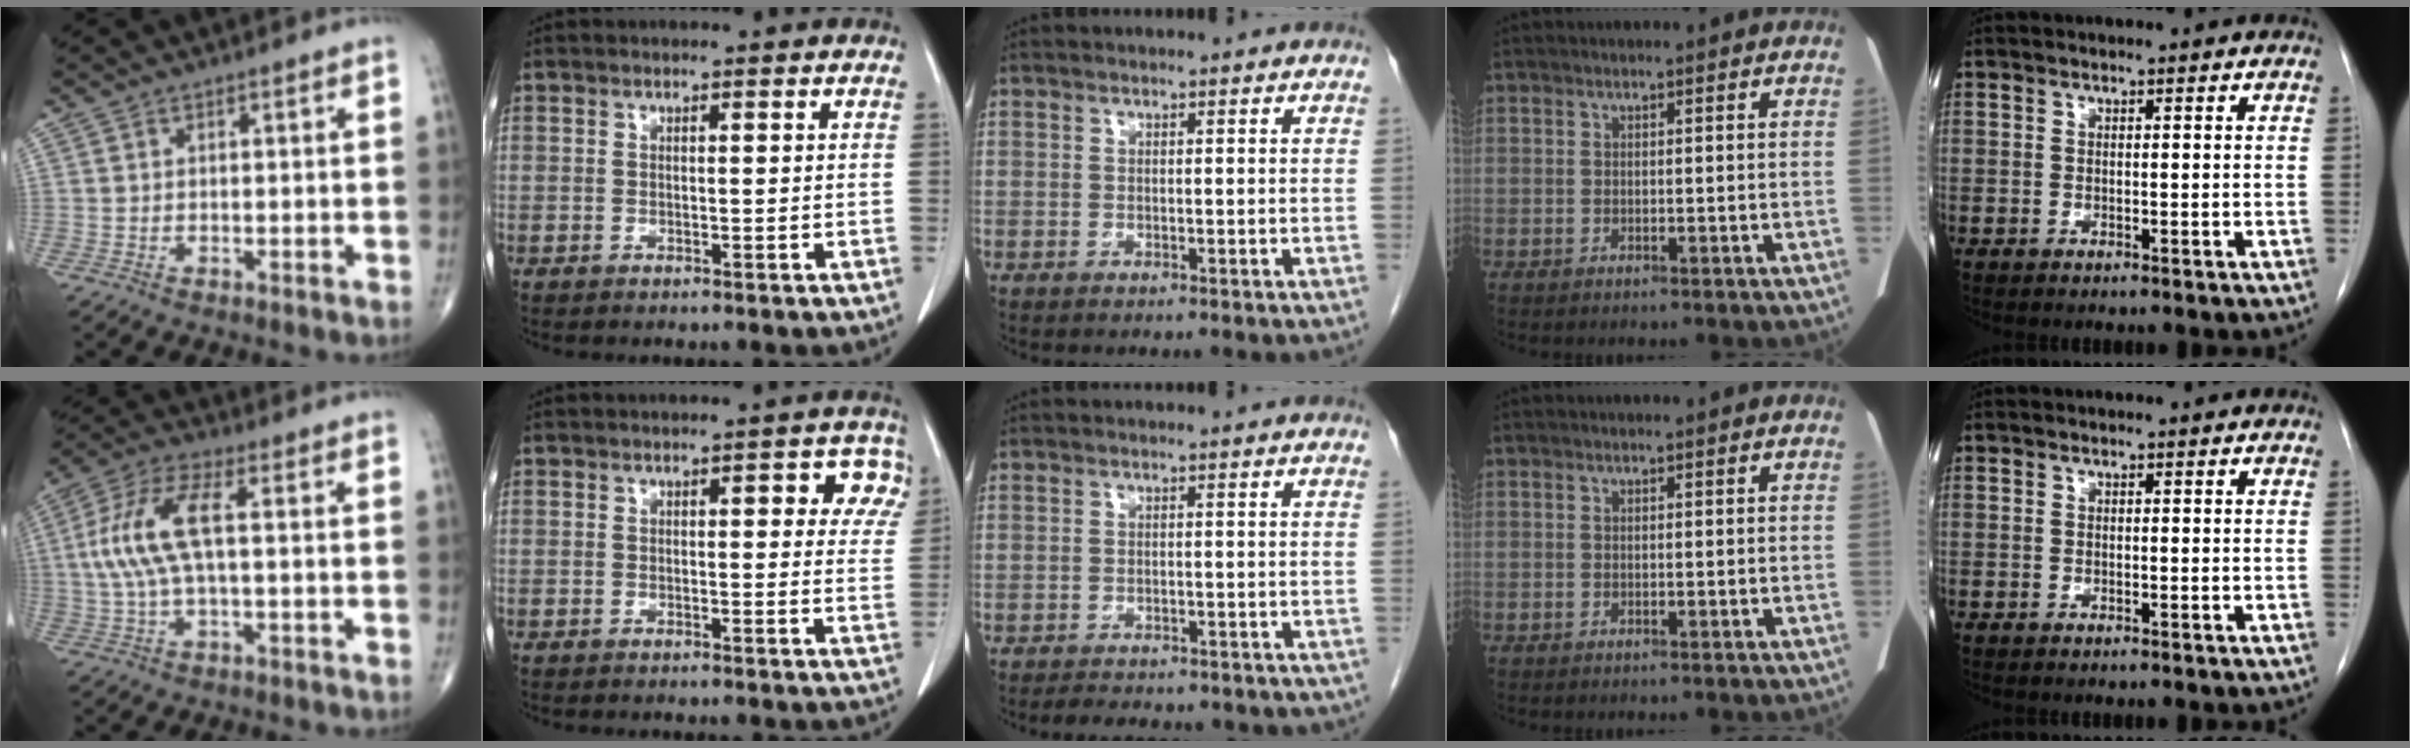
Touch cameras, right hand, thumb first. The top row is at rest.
{"thumb": {"total": 11.4, "force": [1.0, 4.1, 10.6], "torque": [-0.244, 0.027, 0.018]}, "index": {"total": 5.7, "force": [2.4, 2.5, 4.5], "torque": [-0.031, 0.013, 0.018]}, "middle": {"total": 10.6, "force": [-9.1, 3.5, 4.1], "torque": [-0.065, 0.000, -0.098]}}